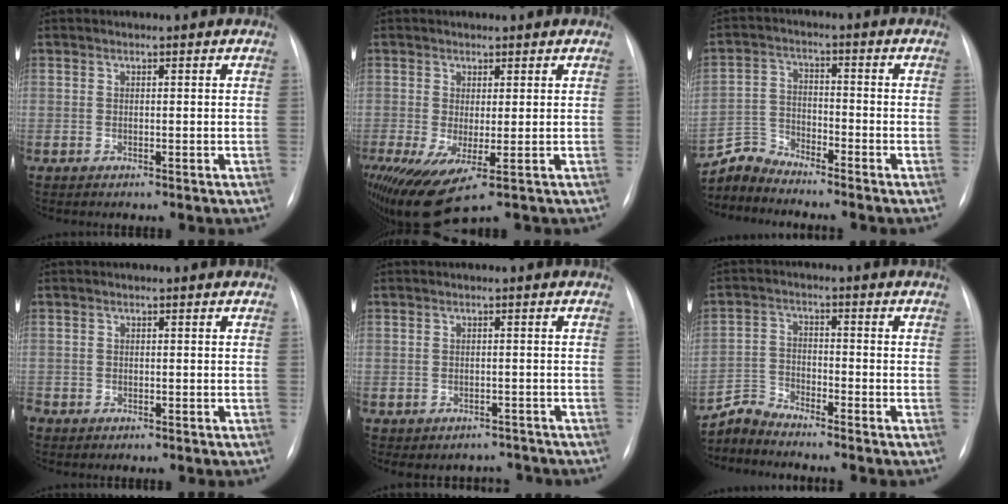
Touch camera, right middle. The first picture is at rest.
{"total": 6.9, "force": [-2.4, 1.5, 6.3], "torque": [-0.114, -0.021, -0.032]}
{"total": 5.2, "force": [-5.1, 0.0, -0.9], "torque": [0.014, -0.001, -0.100]}
{"total": 1.4, "force": [-0.8, 1.1, 0.4], "torque": [-0.007, 0.003, -0.011]}
{"total": 3.7, "force": [-3.1, 2.1, -0.1], "torque": [0.005, 0.021, -0.036]}
{"total": 4.4, "force": [-4.3, -0.2, -0.7], "torque": [0.010, -0.010, -0.086]}